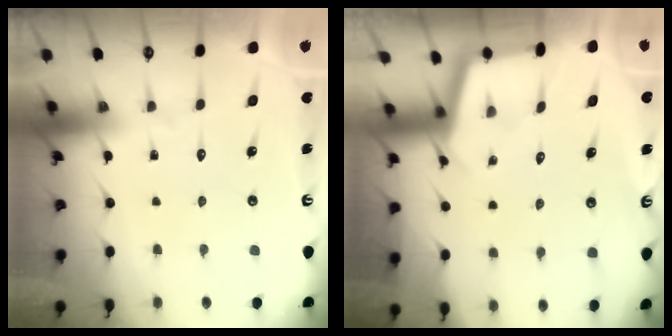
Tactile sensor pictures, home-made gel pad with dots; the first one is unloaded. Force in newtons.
{"total": 2.2, "press": 2.2, "slide": 0.2}